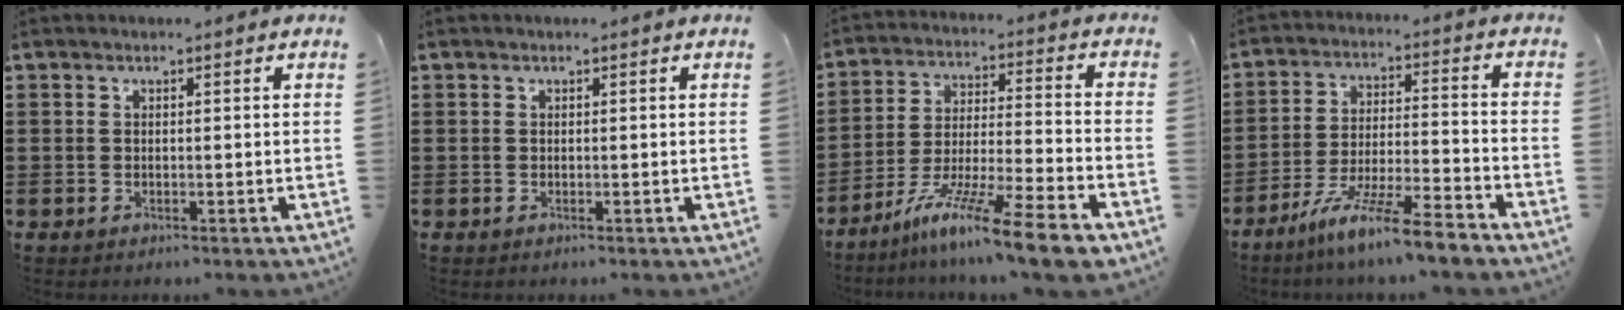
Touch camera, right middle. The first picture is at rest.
{"total": 0.0}
{"total": 13.0, "force": [-10.0, 0.3, 8.3], "torque": [-0.141, 0.018, -0.187]}
{"total": 9.7, "force": [-8.3, -0.3, 5.1], "torque": [-0.099, 0.002, -0.162]}